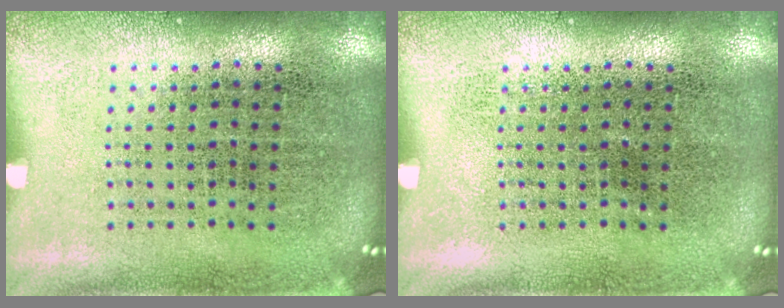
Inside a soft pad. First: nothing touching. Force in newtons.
{"total": 0.0}